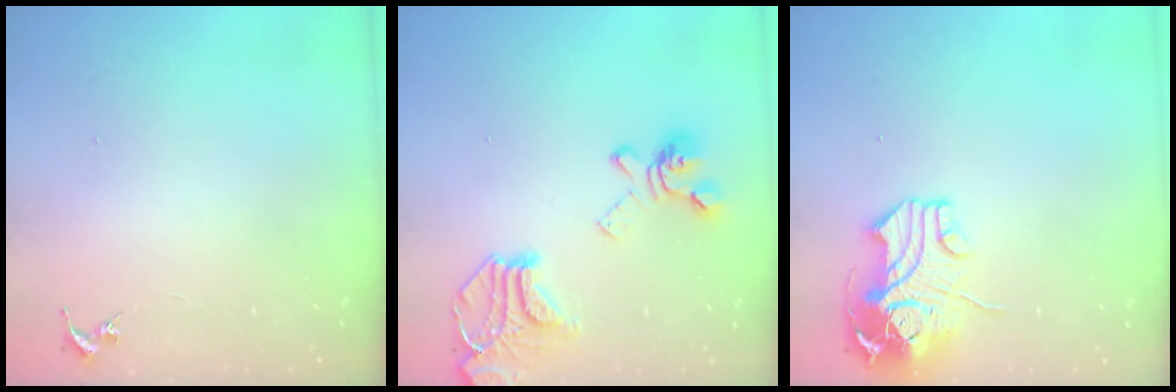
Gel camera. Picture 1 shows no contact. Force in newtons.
{"total": 19.9, "press": 19.8, "slide": 2.0}
{"total": 12.8, "press": 12.6, "slide": 2.3}